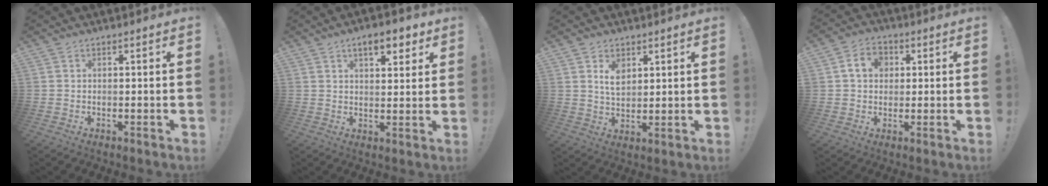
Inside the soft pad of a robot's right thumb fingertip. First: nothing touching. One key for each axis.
{"total": 7.7, "fx": 4.7, "fy": 3.2, "fz": 5.3, "tx": -0.071, "ty": -0.016, "tz": 0.078}
{"total": 6.1, "fx": 3.2, "fy": 4.3, "fz": 3.0, "tx": -0.050, "ty": -0.013, "tz": 0.059}
{"total": 7.8, "fx": 2.0, "fy": 6.1, "fz": 4.5, "tx": -0.069, "ty": 0.010, "tz": 0.038}